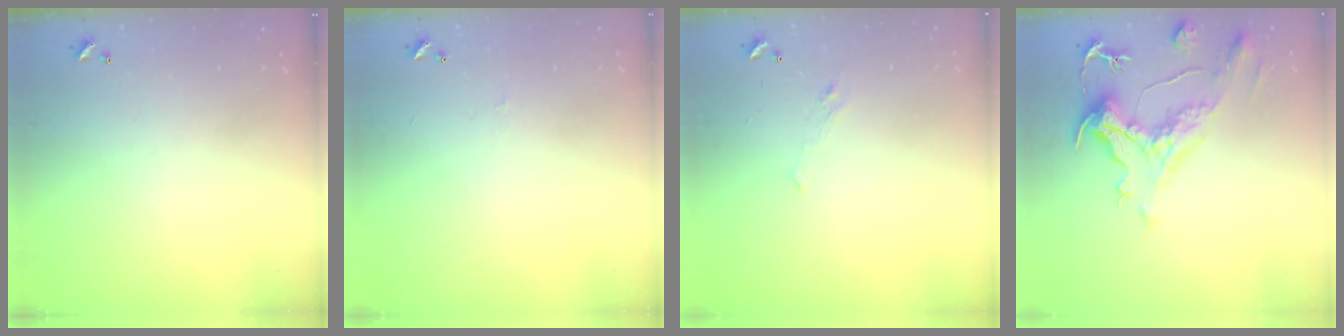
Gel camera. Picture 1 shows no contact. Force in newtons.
{"total": 0.8, "press": 0.7, "slide": 0.5}
{"total": 0.8, "press": 0.1, "slide": 0.8}
{"total": 1.9, "press": 0.8, "slide": 1.7}